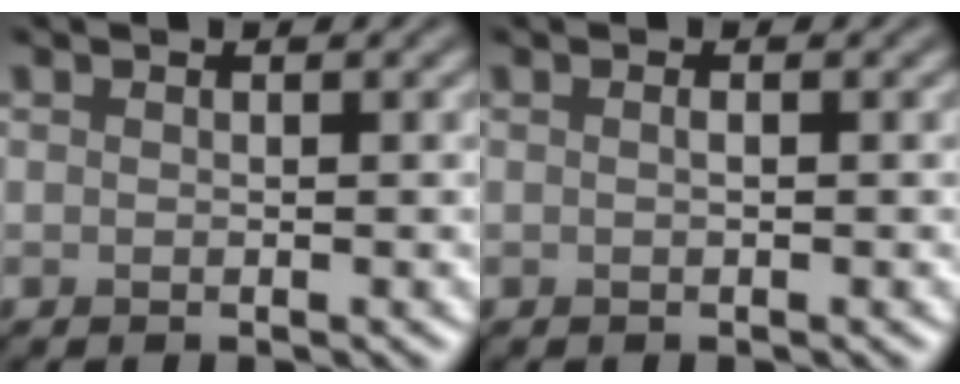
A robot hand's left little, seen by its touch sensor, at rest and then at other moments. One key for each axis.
{"total": 0.5, "fx": 0.0, "fy": 0.1, "fz": 0.5, "tx": -0.011, "ty": 0.002, "tz": 0.001}